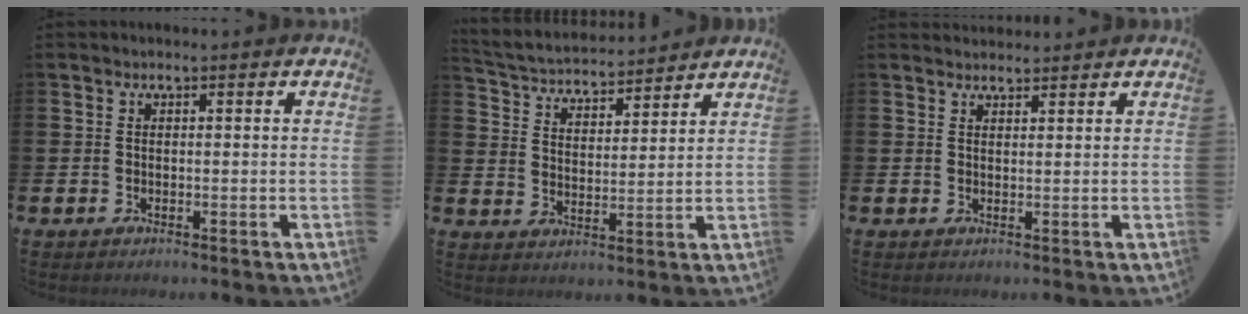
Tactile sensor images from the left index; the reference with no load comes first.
{"total": 4.3, "force": [4.2, 0.9, 0.2], "torque": [-0.025, -0.033, 0.071]}
{"total": 1.9, "force": [1.8, 0.4, 0.0], "torque": [0.008, -0.008, 0.031]}